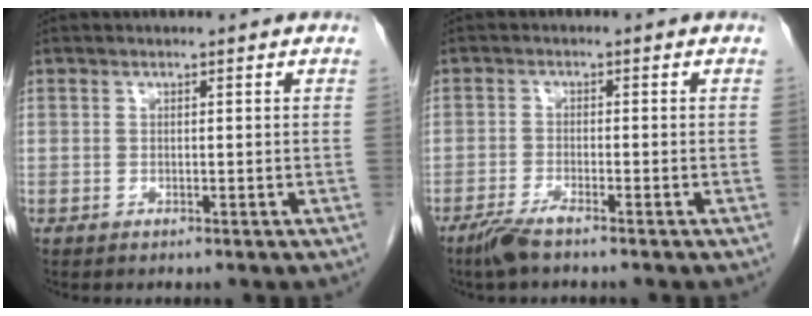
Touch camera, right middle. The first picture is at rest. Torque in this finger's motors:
{"motor_torque": [-0.15, -0.27, 0.04, 0.02]}